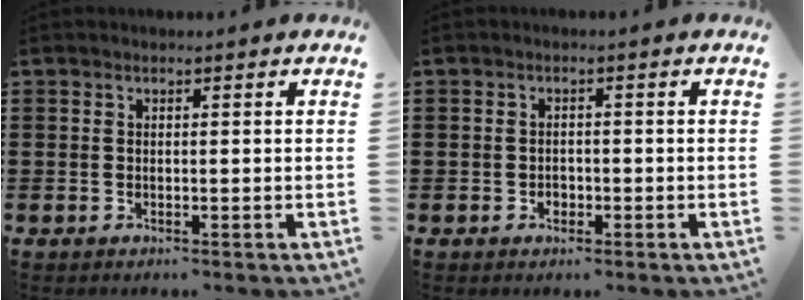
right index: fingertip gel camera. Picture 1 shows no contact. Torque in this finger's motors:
{"motor_torque": [0.51, 1.63, -0.09, -0.20]}